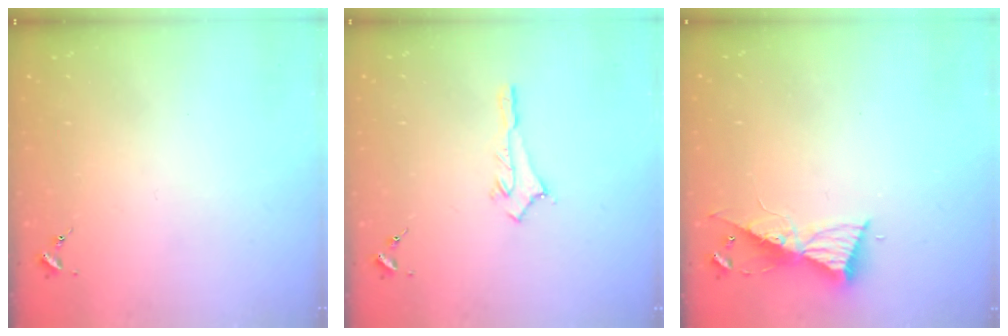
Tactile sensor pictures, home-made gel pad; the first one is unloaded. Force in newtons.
{"total": 2.8, "press": 2.8, "slide": 0.2}
{"total": 9.1, "press": 9.1, "slide": 0.9}